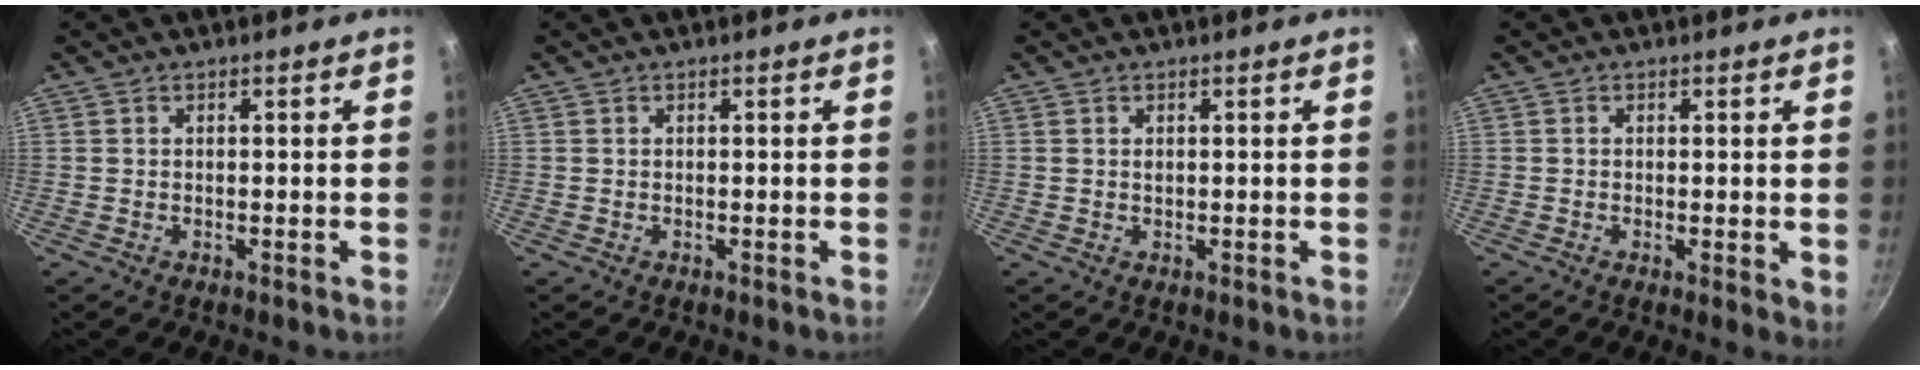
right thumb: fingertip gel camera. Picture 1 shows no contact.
{"total": 0.0}
{"total": 0.6, "force": [0.2, 0.4, 0.4], "torque": [-0.006, 0.001, 0.004]}
{"total": 2.8, "force": [-0.1, 0.7, 2.7], "torque": [-0.042, -0.010, -0.007]}